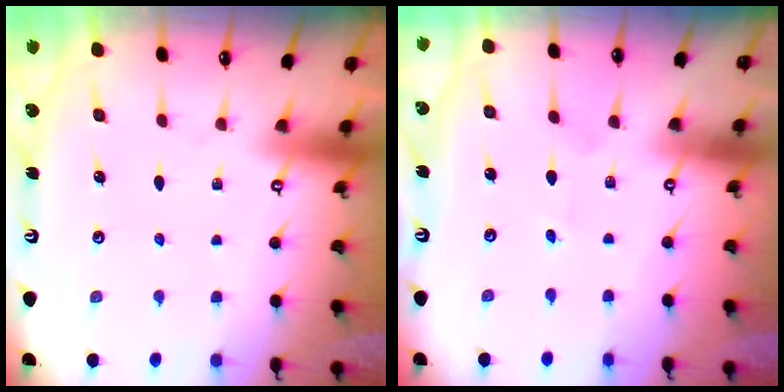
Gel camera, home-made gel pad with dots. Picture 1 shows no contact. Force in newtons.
{"total": 1.5, "press": 1.5, "slide": 0.1}